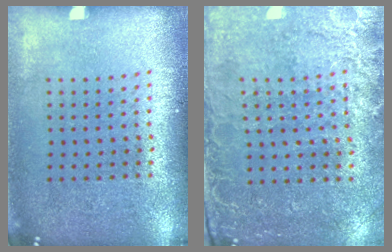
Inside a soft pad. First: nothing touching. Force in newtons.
{"total": 2.7, "press": 2.4, "slide": 1.2}